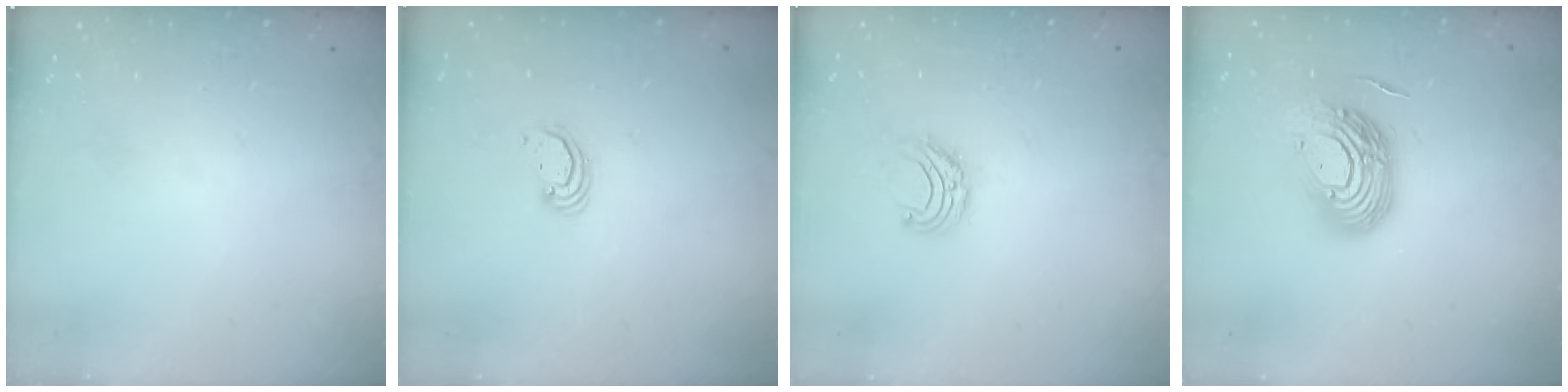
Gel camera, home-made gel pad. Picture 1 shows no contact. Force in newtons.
{"total": 2.2, "press": 2.2, "slide": 0.2}
{"total": 6.3, "press": 6.3, "slide": 0.5}
{"total": 15.3, "press": 15.3, "slide": 0.9}